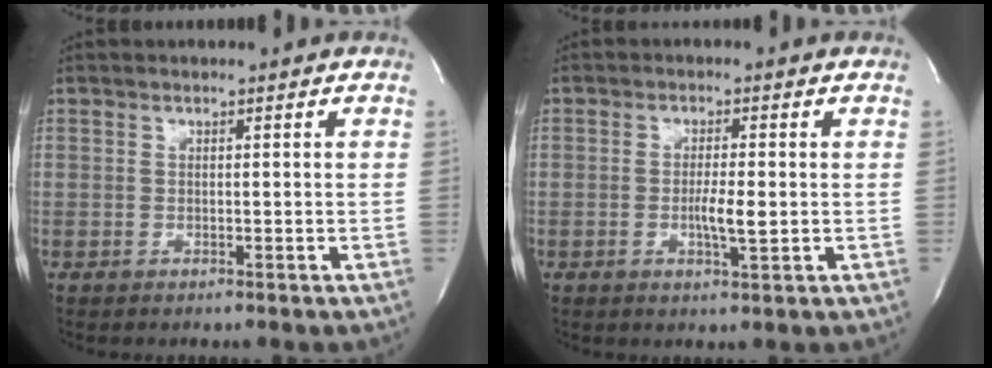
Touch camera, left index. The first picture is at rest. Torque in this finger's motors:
{"motor_torque": [0.50, 0.17, 0.11, 0.05]}